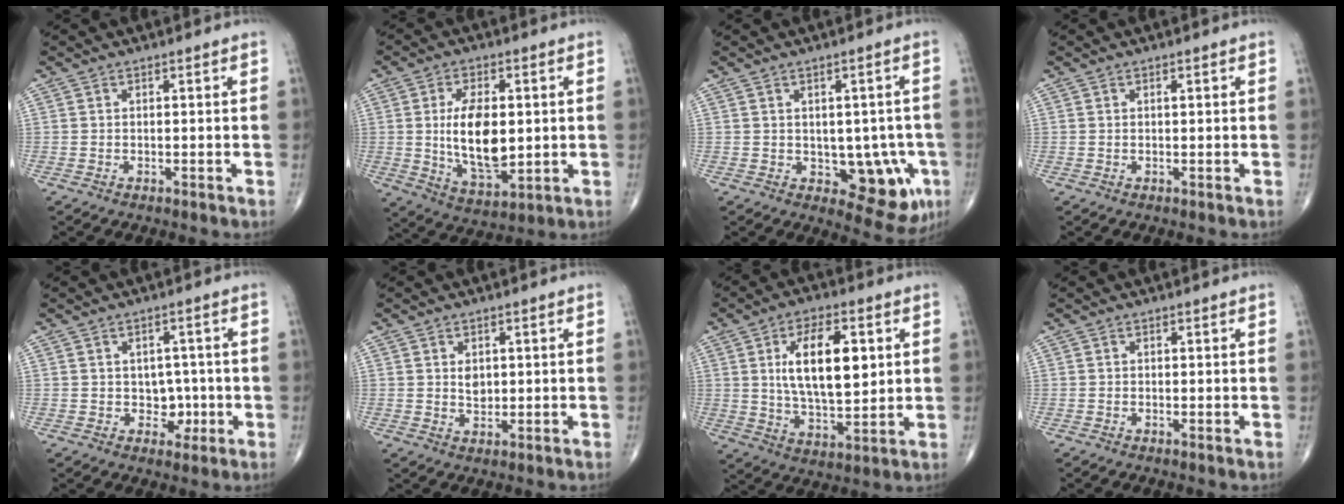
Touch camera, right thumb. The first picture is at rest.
{"total": 13.4, "force": [0.6, 6.9, 11.5], "torque": [-0.188, -0.015, 0.020]}
{"total": 9.7, "force": [-2.1, 5.4, 7.8], "torque": [-0.051, -0.002, -0.014]}
{"total": 0.6, "force": [0.2, 0.1, 0.5], "torque": [-0.009, 0.001, 0.002]}
{"total": 4.2, "force": [-0.6, 3.5, 2.2], "torque": [0.005, 0.008, -0.008]}
{"total": 2.6, "force": [0.6, 1.8, 1.8], "torque": [-0.019, -0.007, 0.012]}
{"total": 14.9, "force": [3.3, 7.0, 12.7], "torque": [-0.198, -0.013, 0.062]}
{"total": 0.0}